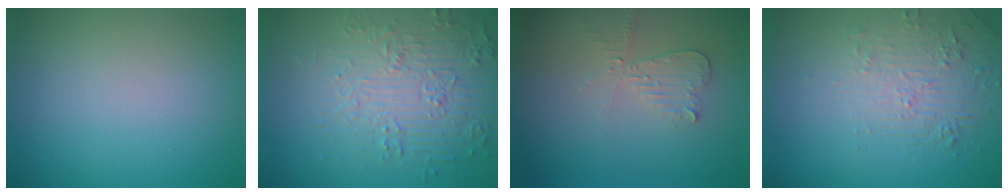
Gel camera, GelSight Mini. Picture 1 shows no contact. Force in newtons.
{"total": 4.4, "press": 4.4, "slide": 0.6}
{"total": 2.2, "press": 2.2, "slide": 0.2}
{"total": 2.2, "press": 1.3, "slide": 1.8}